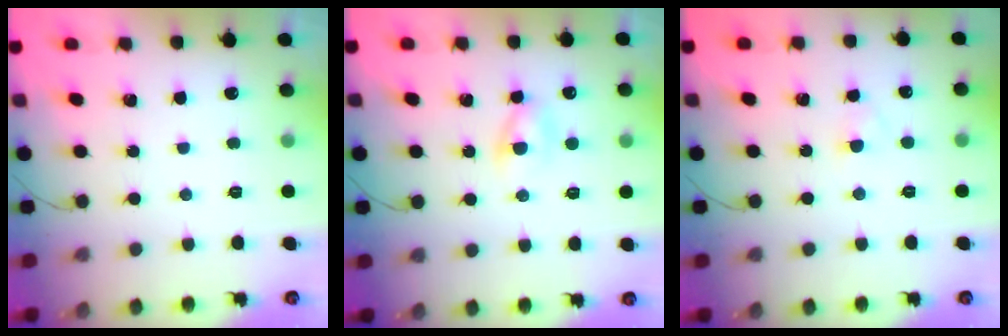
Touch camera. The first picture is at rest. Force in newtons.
{"total": 2.2, "press": 2.0, "slide": 0.9}
{"total": 1.8, "press": 1.6, "slide": 0.9}